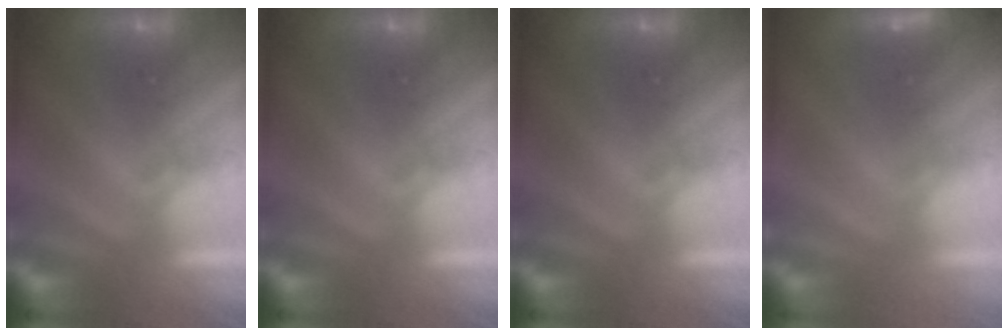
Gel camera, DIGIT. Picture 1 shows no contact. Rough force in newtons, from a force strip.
{"total": 0.0}
{"total": 0.0}
{"total": 2.3}